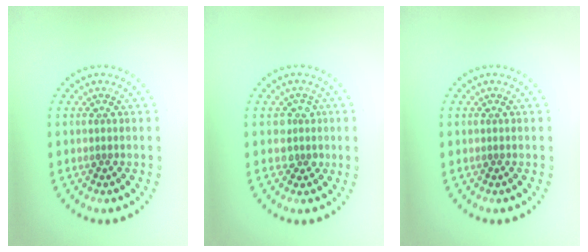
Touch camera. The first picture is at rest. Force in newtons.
{"total": 1.8, "press": 1.5, "slide": 1.0}
{"total": 0.0}